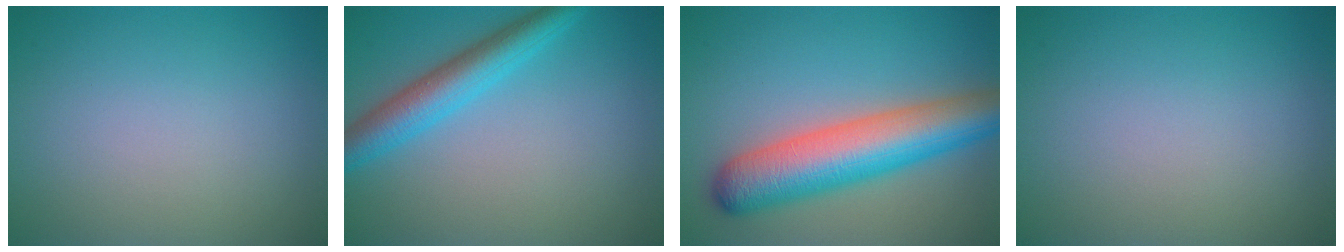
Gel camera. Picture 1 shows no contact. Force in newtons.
{"total": 4.5, "press": 4.5, "slide": 0.3}
{"total": 9.0, "press": 8.9, "slide": 0.3}
{"total": 0.0}